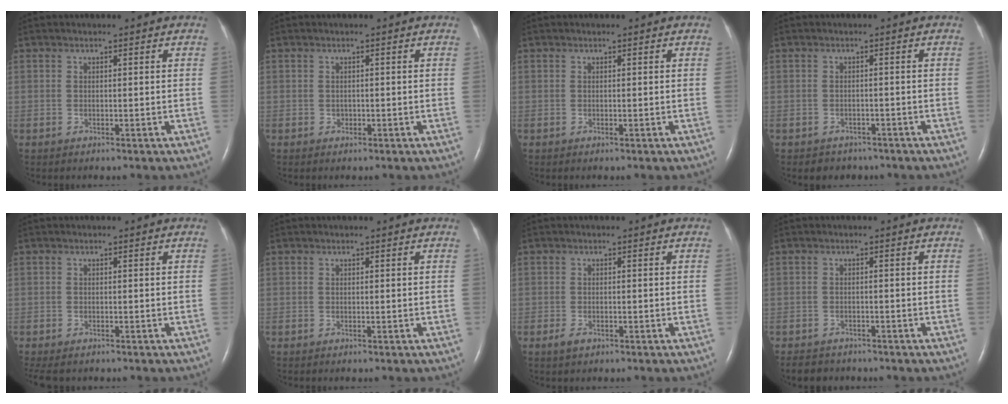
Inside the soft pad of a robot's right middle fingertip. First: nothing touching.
{"total": 0.5, "force": [-0.2, 0.5, 0.1], "torque": [-0.002, 0.003, -0.004]}
{"total": 0.0}
{"total": 2.8, "force": [-2.2, 1.7, 0.0], "torque": [-0.009, 0.007, -0.028]}
{"total": 3.2, "force": [-2.6, 1.4, 1.4], "torque": [-0.022, -0.007, -0.038]}
{"total": 0.0}
{"total": 1.4, "force": [-0.8, 0.7, 0.9], "torque": [-0.023, -0.001, -0.012]}
{"total": 3.7, "force": [-3.2, 1.8, 0.5], "torque": [-0.014, -0.002, -0.044]}